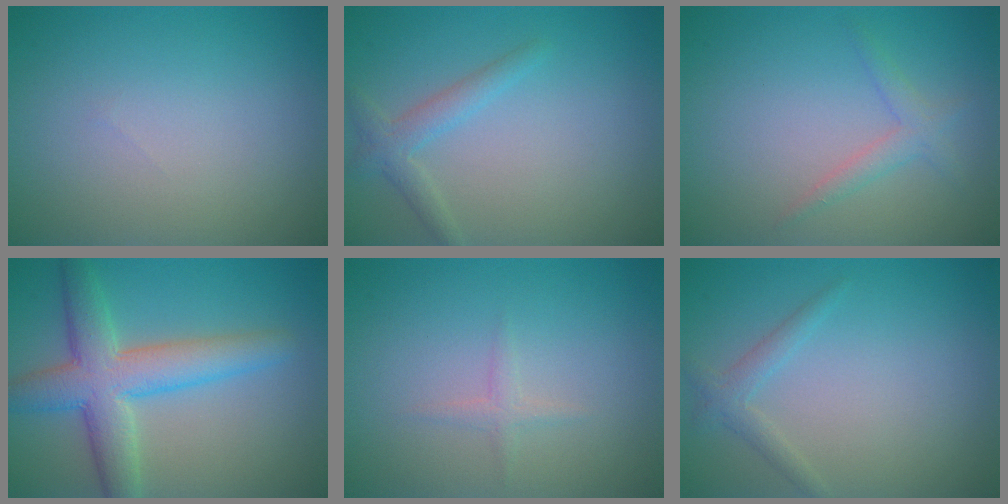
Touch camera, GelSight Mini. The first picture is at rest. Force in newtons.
{"total": 2.1, "press": 2.1, "slide": 0.1}
{"total": 1.7, "press": 1.7, "slide": 0.1}
{"total": 6.5, "press": 6.5, "slide": 0.1}
{"total": 0.9, "press": 0.9, "slide": 0.0}
{"total": 1.6, "press": 1.6, "slide": 0.1}